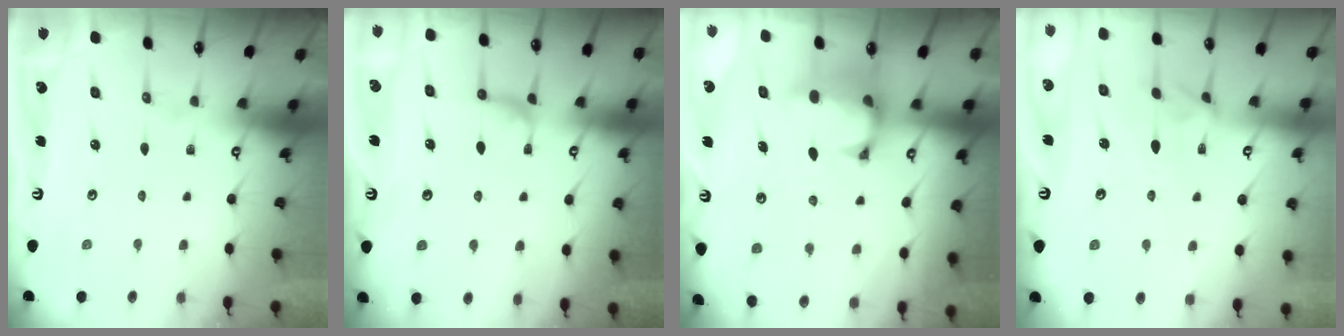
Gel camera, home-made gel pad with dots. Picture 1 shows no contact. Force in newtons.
{"total": 1.7, "press": 1.7, "slide": 0.4}
{"total": 1.1, "press": 0.3, "slide": 1.1}
{"total": 1.8, "press": 1.5, "slide": 1.0}